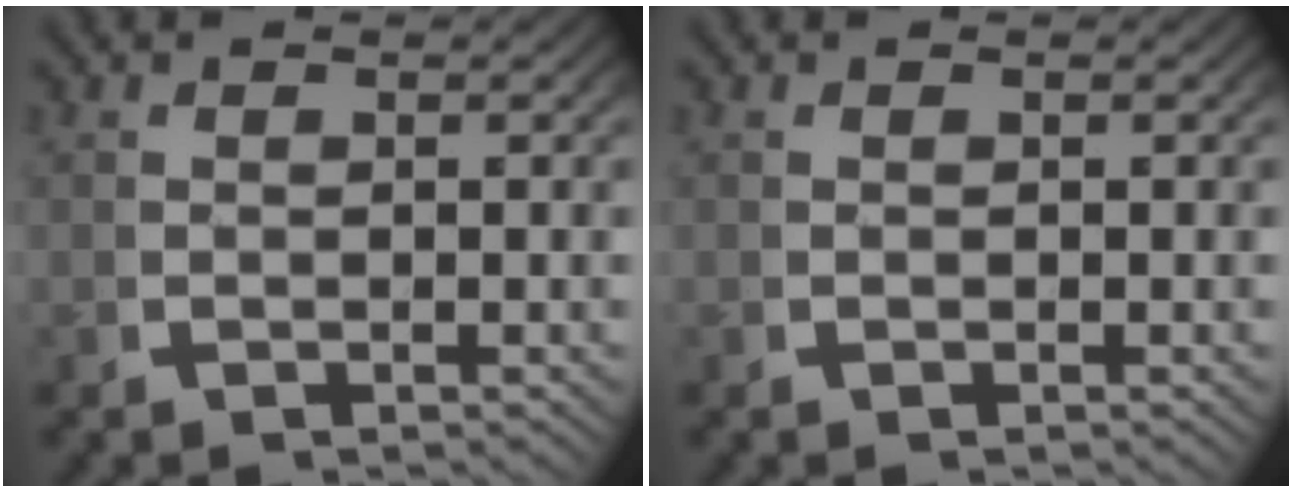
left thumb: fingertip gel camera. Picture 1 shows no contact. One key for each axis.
{"total": 0.0}